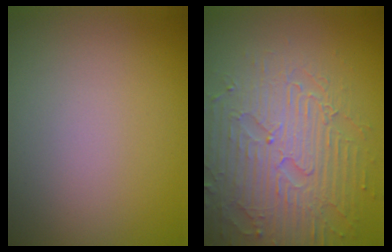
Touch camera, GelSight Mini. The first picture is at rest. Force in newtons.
{"total": 7.3, "press": 5.8, "slide": 4.4}